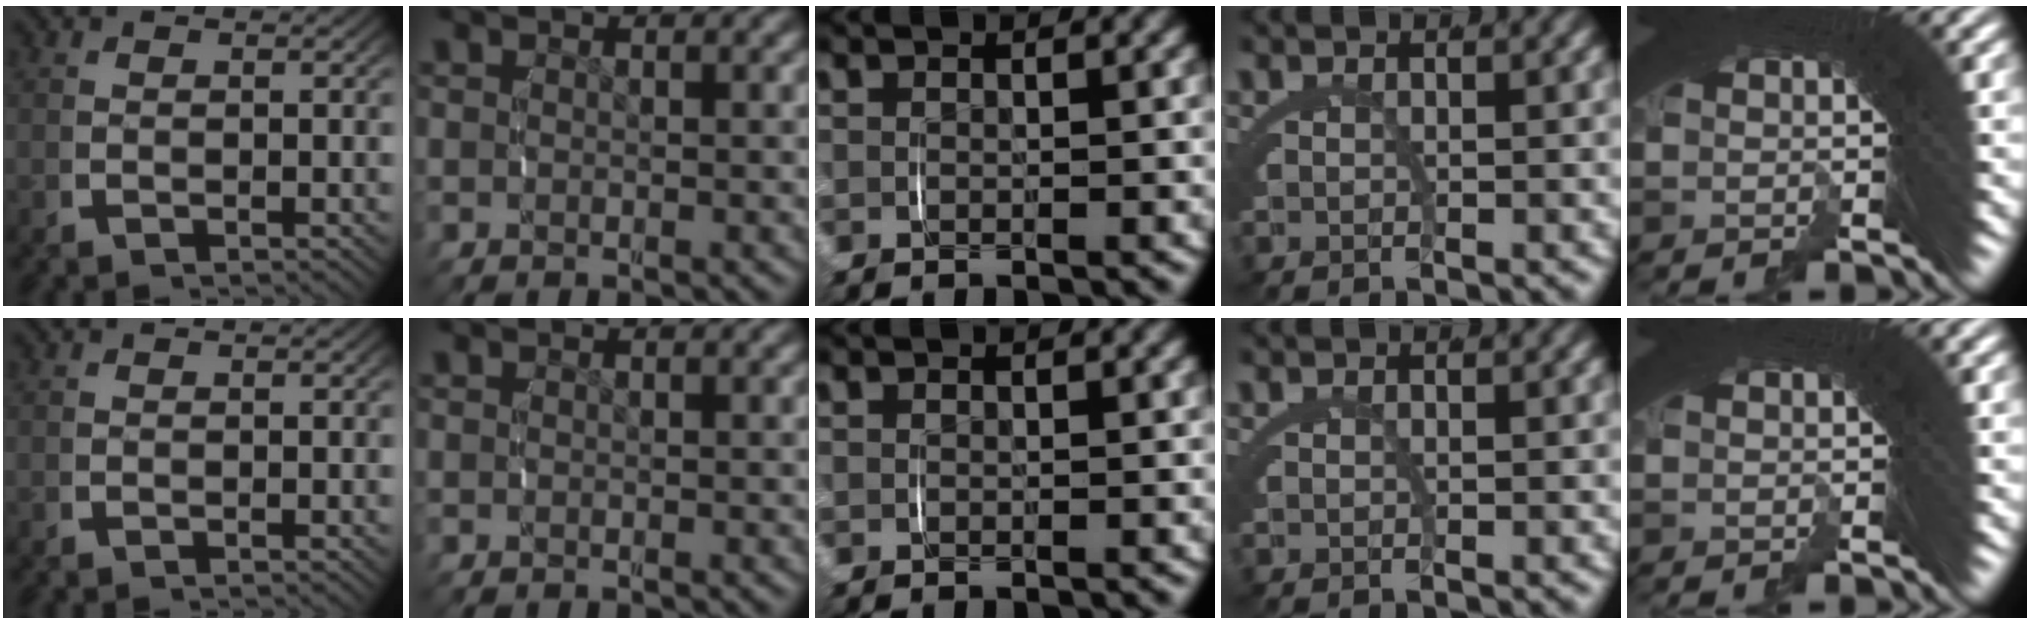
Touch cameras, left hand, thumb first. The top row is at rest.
{}